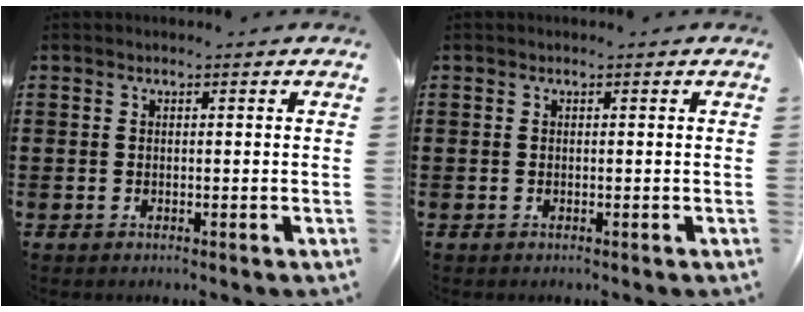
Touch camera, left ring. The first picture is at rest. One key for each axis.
{"total": 0.0}